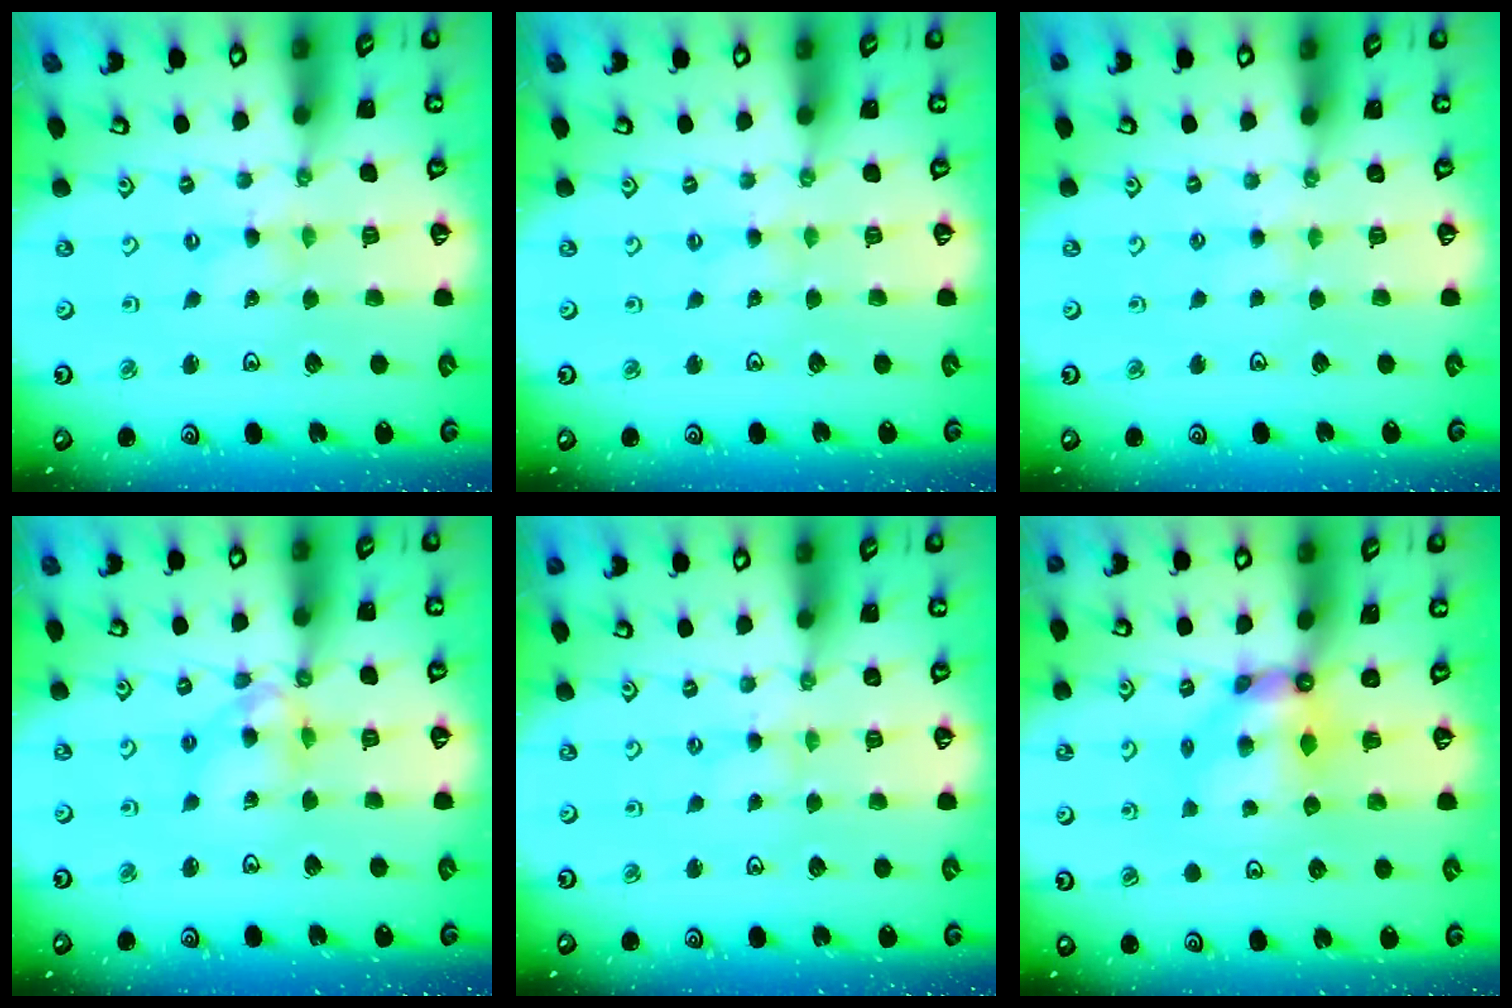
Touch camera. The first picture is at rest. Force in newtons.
{"total": 1.4, "press": 1.4, "slide": 0.3}
{"total": 2.6, "press": 2.6, "slide": 0.5}
{"total": 10.2, "press": 10.2, "slide": 1.0}
{"total": 1.1, "press": 1.1, "slide": 0.3}
{"total": 7.1, "press": 7.1, "slide": 0.5}